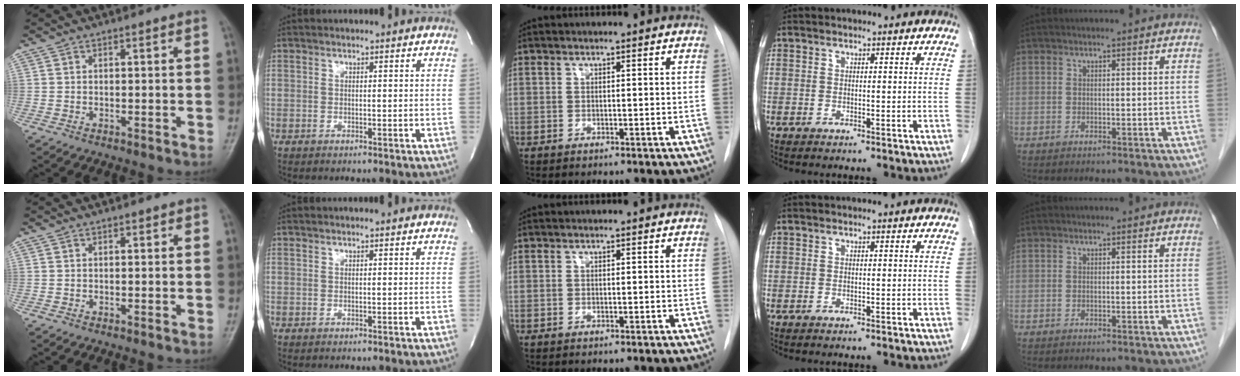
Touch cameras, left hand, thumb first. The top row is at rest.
{"index": {"total": 0.7, "force": [0.6, 0.0, 0.2], "torque": [-0.008, 0.003, 0.008]}}